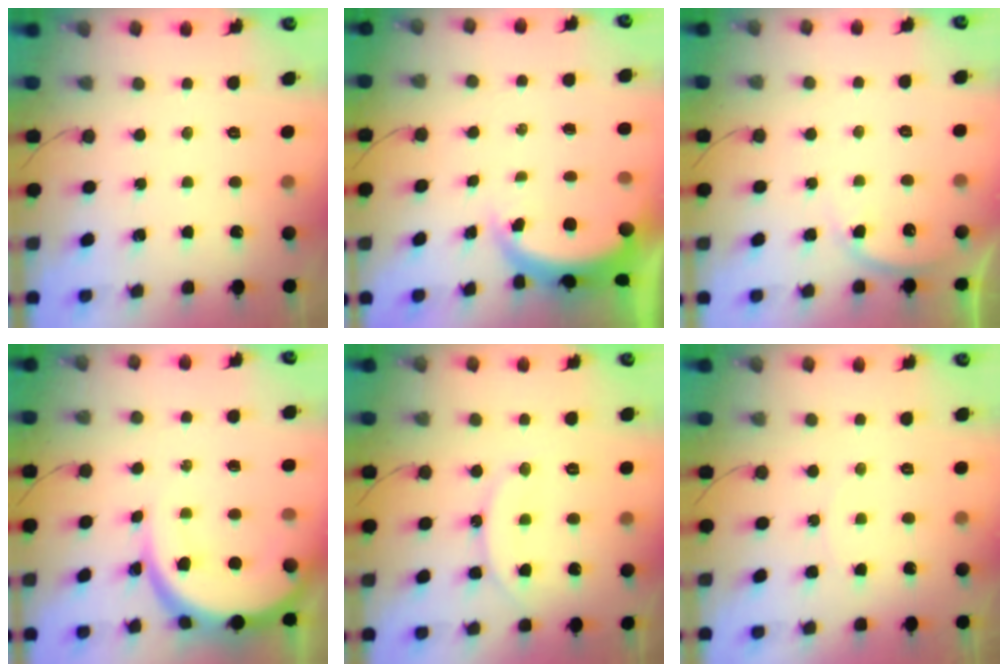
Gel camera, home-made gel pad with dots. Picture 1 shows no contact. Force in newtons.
{"total": 4.6, "press": 4.6, "slide": 0.3}
{"total": 4.2, "press": 4.1, "slide": 0.5}
{"total": 10.7, "press": 10.7, "slide": 1.0}
{"total": 12.2, "press": 12.1, "slide": 1.2}
{"total": 2.6, "press": 2.5, "slide": 0.6}